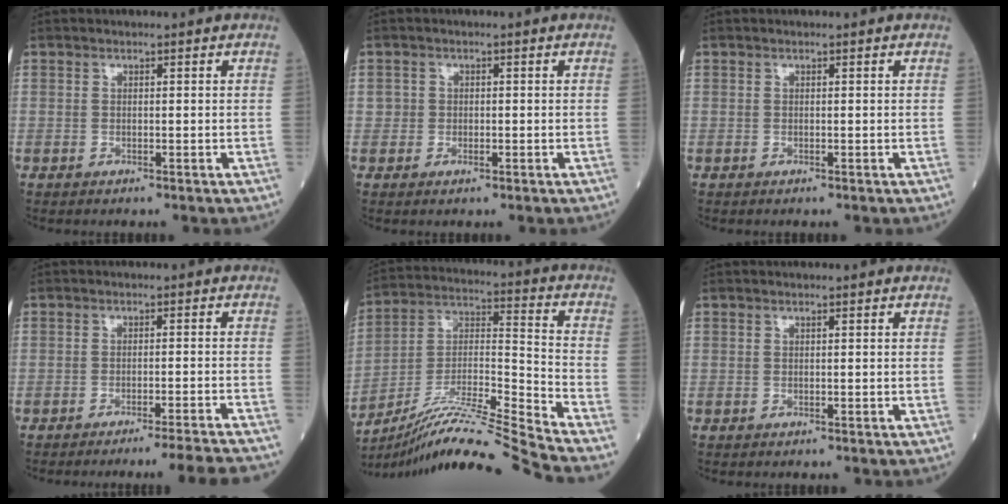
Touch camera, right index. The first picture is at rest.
{"total": 1.6, "force": [-0.3, 1.4, 0.7], "torque": [-0.009, 0.003, -0.005]}
{"total": 0.0}
{"total": 9.4, "force": [-8.8, -2.1, 2.6], "torque": [-0.003, -0.021, -0.114]}
{"total": 18.8, "force": [-16.6, -2.9, 8.4], "torque": [-0.167, 0.006, -0.295]}
{"total": 0.0}